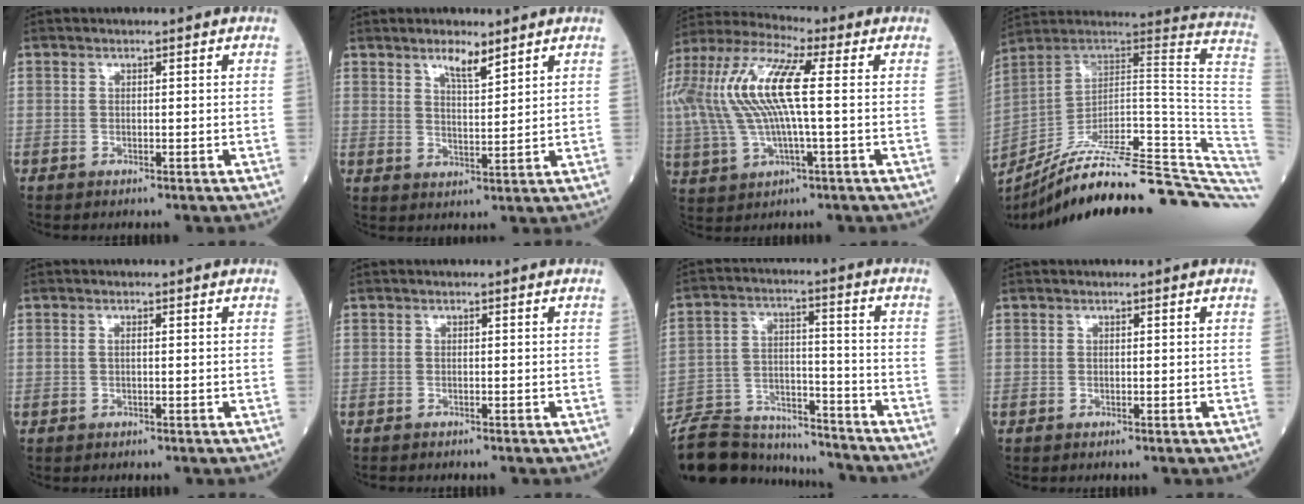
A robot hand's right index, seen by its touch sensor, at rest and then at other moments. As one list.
[{"total": 4.2, "force": [3.2, 0.7, 2.7], "torque": [-0.050, -0.005, 0.057]}, {"total": 18.2, "force": [2.1, 4.4, 17.5], "torque": [-0.400, 0.020, 0.032]}, {"total": 34.1, "force": [-28.3, 2.0, 18.9], "torque": [-0.147, -0.008, -0.395]}, {"total": 0.6, "force": [0.1, 0.2, 0.6], "torque": [-0.014, 0.000, 0.001]}, {"total": 1.0, "force": [-0.9, 0.1, 0.2], "torque": [-0.004, 0.000, -0.016]}, {"total": 19.8, "force": [-18.5, 4.2, 5.6], "torque": [-0.131, 0.004, -0.293]}, {"total": 0.0}]